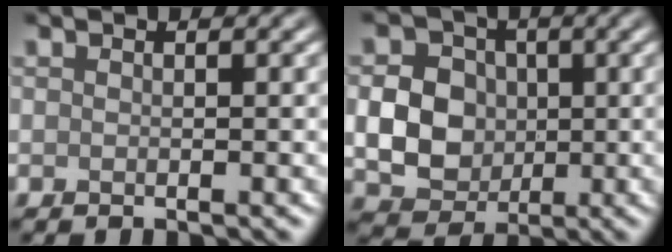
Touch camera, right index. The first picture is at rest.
{"total": 5.6, "force": [-0.2, 4.8, 3.0], "torque": [-0.058, 0.001, -0.005]}